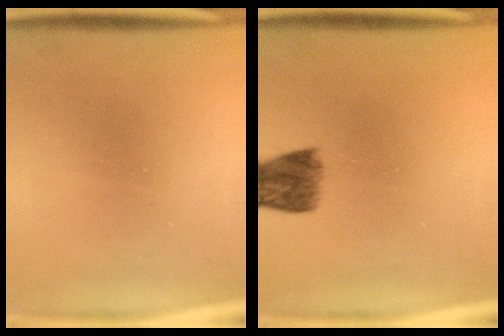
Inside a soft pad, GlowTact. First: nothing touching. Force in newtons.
{"total": 4.3}